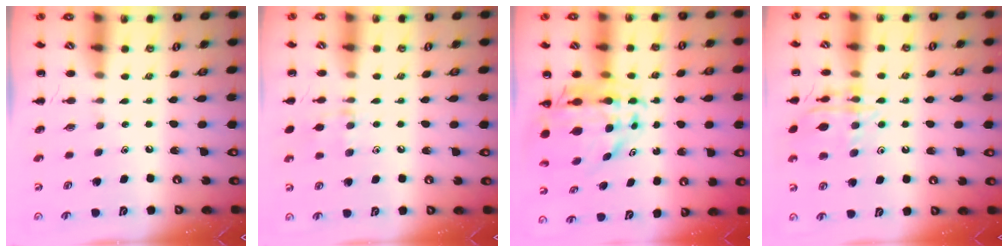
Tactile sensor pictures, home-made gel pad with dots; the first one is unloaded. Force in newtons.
{"total": 7.8, "press": 7.5, "slide": 2.2}
{"total": 11.3, "press": 10.7, "slide": 3.7}
{"total": 14.2, "press": 14.1, "slide": 0.9}